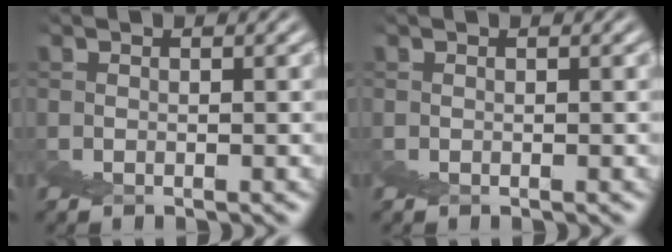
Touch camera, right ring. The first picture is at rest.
{"total": 0.0}